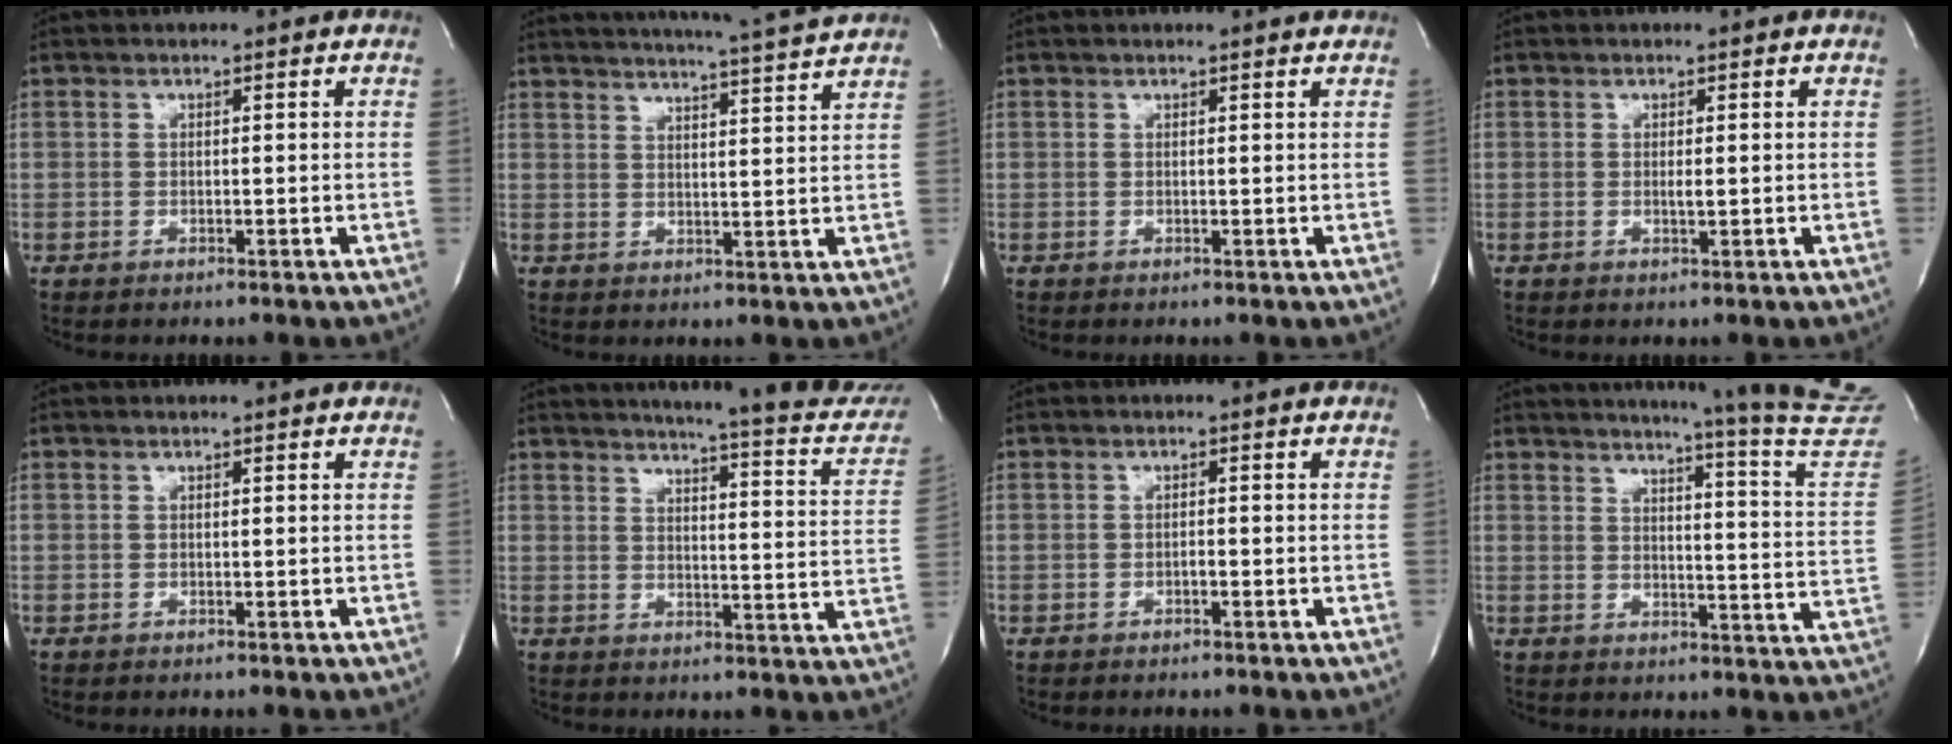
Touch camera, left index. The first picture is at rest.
{"total": 14.0, "force": [13.0, -1.5, 5.0], "torque": [-0.091, -0.034, 0.167]}
{"total": 1.8, "force": [1.7, -0.2, 0.4], "torque": [-0.015, -0.002, 0.014]}
{"total": 0.8, "force": [0.0, 0.0, 0.8], "torque": [-0.020, -0.006, 0.000]}
{"total": 0.6, "force": [0.5, -0.1, 0.2], "torque": [-0.008, -0.003, 0.007]}
{"total": 21.2, "force": [19.2, 1.3, 9.0], "torque": [-0.119, -0.076, 0.217]}
{"total": 0.6, "force": [-0.4, 0.1, 0.4], "torque": [-0.007, -0.001, -0.009]}
{"total": 22.5, "force": [20.3, -2.2, 9.4], "torque": [-0.136, -0.127, 0.231]}